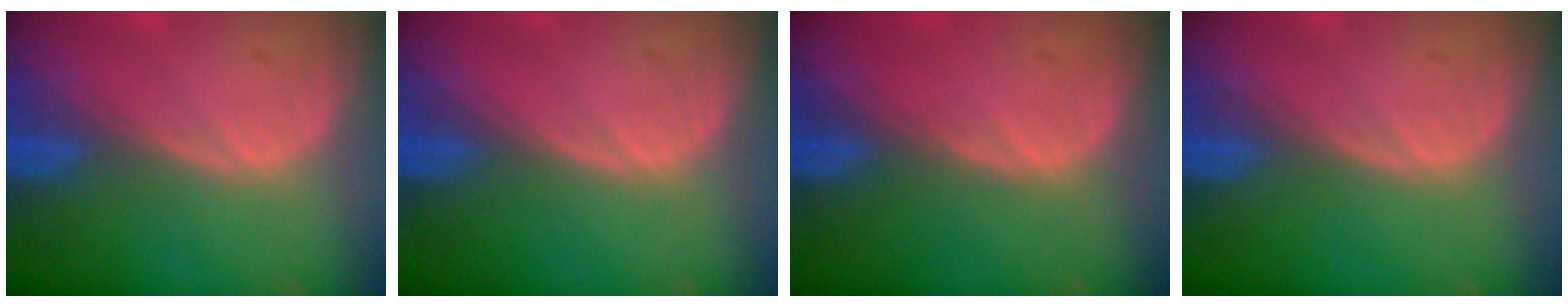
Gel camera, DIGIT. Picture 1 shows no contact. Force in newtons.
{"total": 0.0}
{"total": 0.0}
{"total": 0.0}